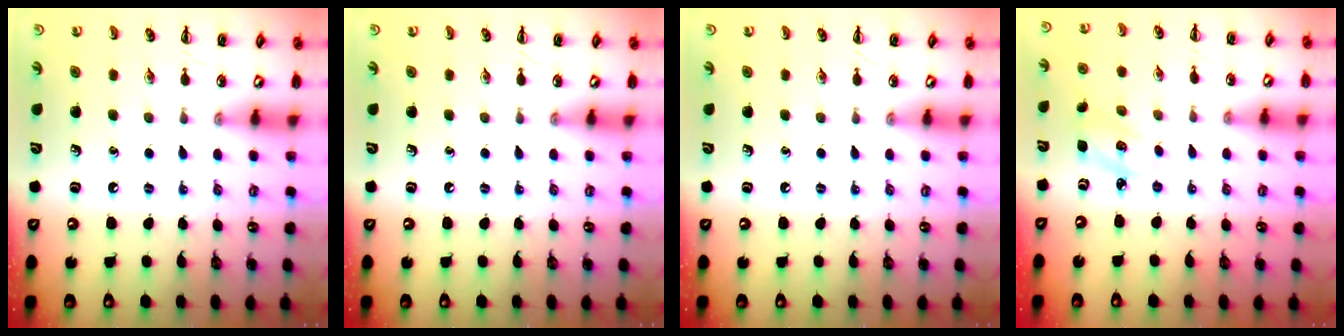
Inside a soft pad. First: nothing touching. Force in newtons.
{"total": 0.0}
{"total": 0.0}
{"total": 2.8, "press": 2.7, "slide": 0.7}